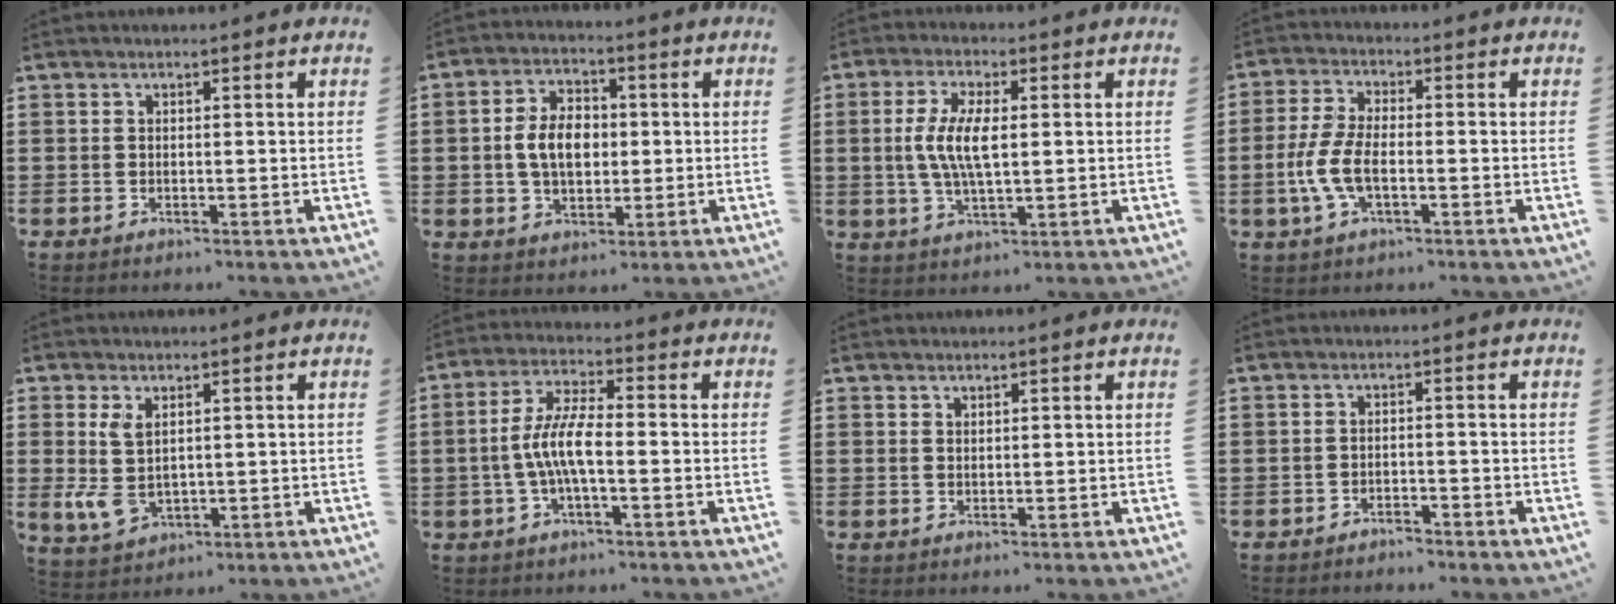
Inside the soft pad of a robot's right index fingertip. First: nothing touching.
{"total": 6.9, "force": [-0.1, 4.5, 5.2], "torque": [-0.112, 0.008, -0.009]}
{"total": 7.3, "force": [0.5, 2.7, 6.8], "torque": [-0.150, 0.002, 0.001]}
{"total": 6.4, "force": [-1.8, 2.9, 5.5], "torque": [-0.129, -0.004, -0.039]}
{"total": 4.8, "force": [0.6, 2.8, 3.8], "torque": [-0.091, 0.000, 0.011]}
{"total": 7.0, "force": [-1.5, 1.9, 6.6], "torque": [-0.150, -0.010, -0.035]}
{"total": 0.8, "force": [0.7, 0.3, 0.0], "torque": [-0.003, 0.001, 0.015]}
{"total": 1.8, "force": [-1.8, 0.1, 0.0], "torque": [-0.008, 0.001, -0.038]}